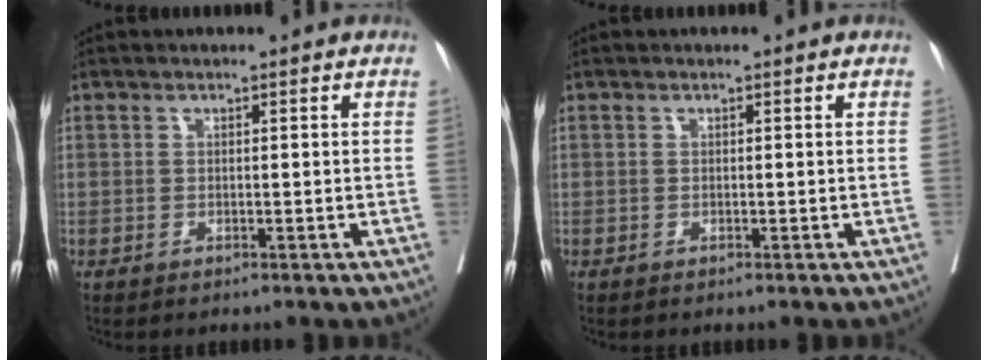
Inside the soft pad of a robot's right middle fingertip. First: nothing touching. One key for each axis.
{"total": 0.0}